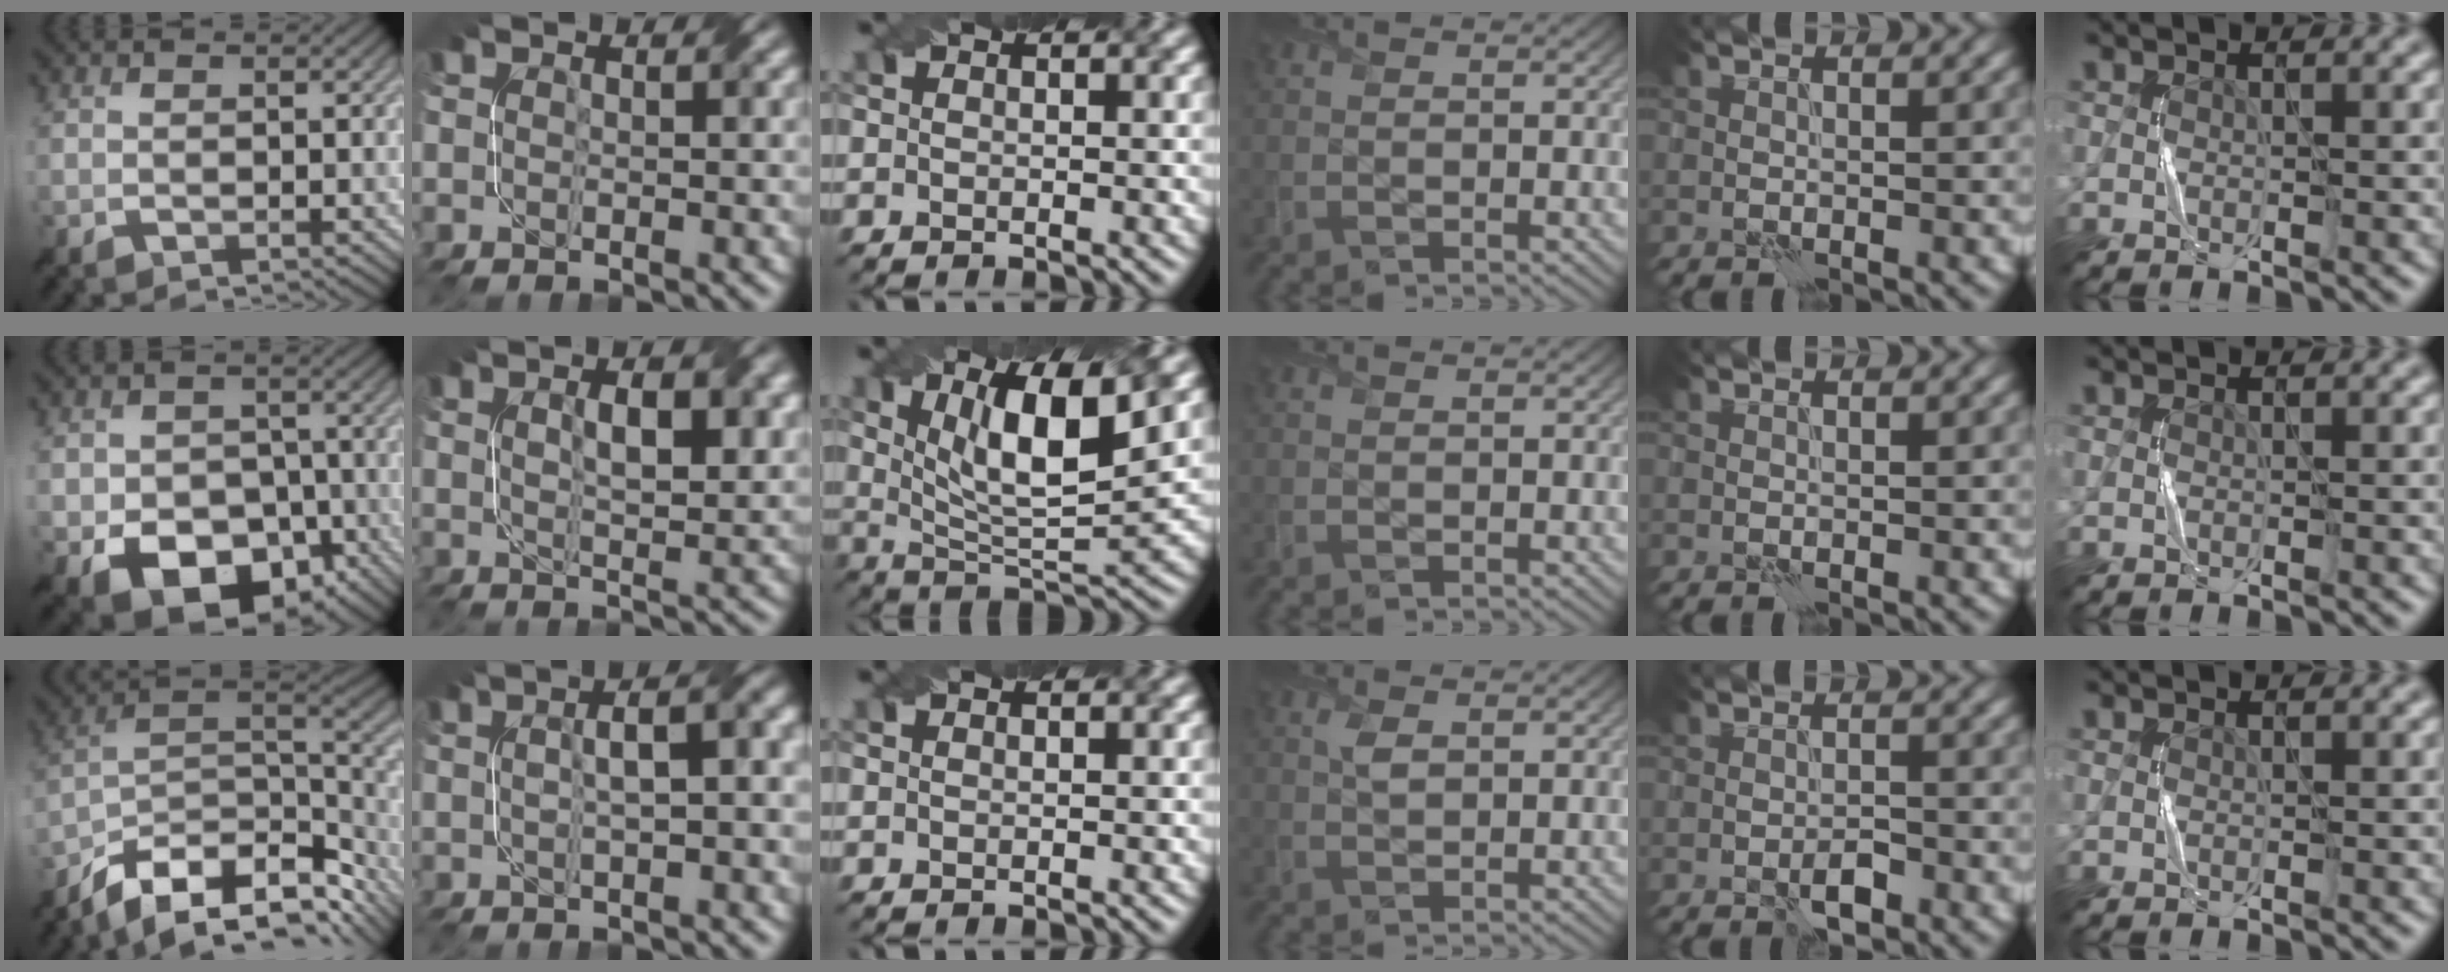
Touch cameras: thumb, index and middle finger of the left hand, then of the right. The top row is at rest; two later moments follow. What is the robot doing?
{"motion": "twist", "object": "screw"}